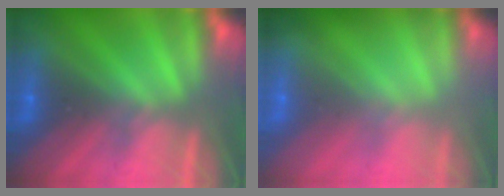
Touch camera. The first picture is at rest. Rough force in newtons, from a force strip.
{"total": 1.3}